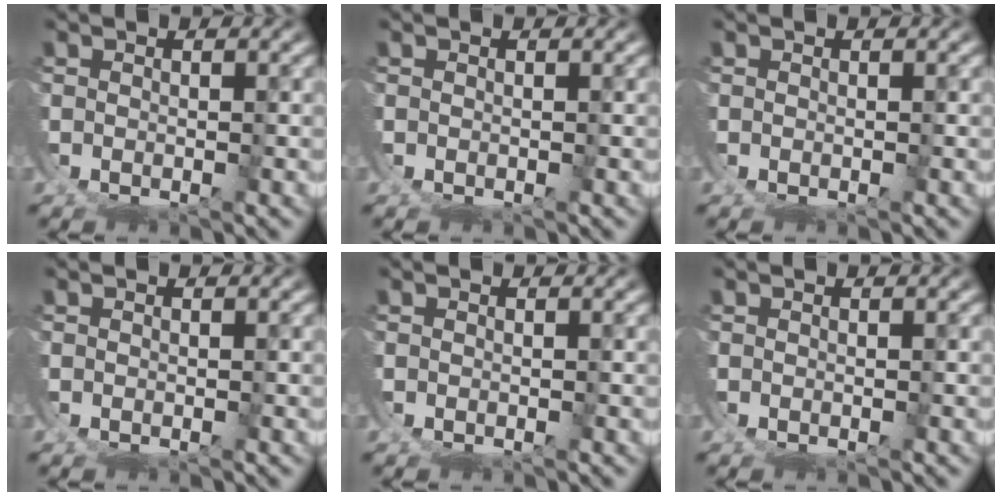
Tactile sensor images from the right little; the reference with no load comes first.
{"total": 0.0}
{"total": 0.0}
{"total": 0.0}
{"total": 0.0}
{"total": 0.0}